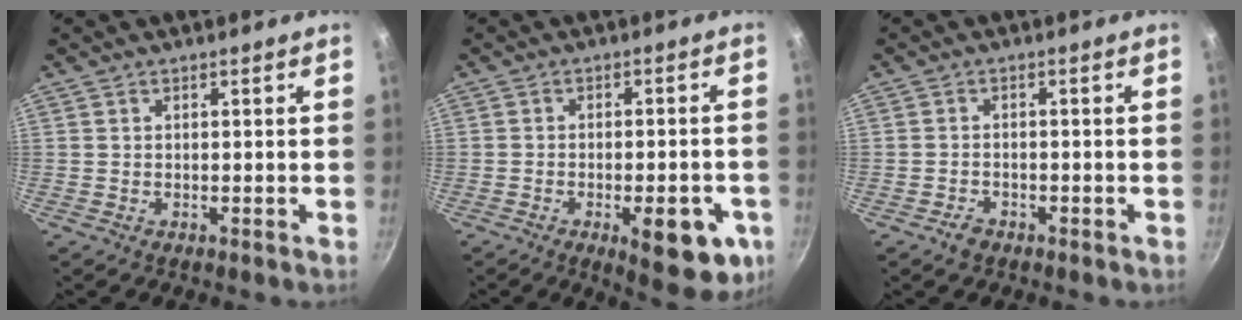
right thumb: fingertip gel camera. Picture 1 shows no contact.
{"total": 13.4, "force": [-4.9, 5.3, 11.3], "torque": [-0.110, 0.009, -0.058]}
{"total": 2.4, "force": [-1.6, 1.5, 1.0], "torque": [-0.016, 0.016, -0.025]}